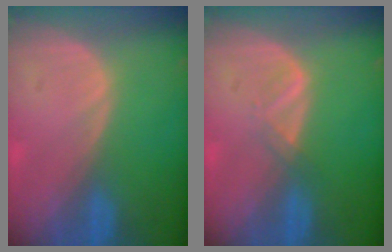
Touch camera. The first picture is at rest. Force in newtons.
{"total": 1.8, "press": 1.7, "slide": 0.3}